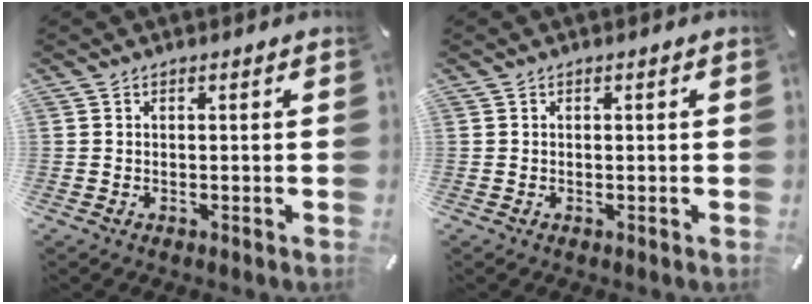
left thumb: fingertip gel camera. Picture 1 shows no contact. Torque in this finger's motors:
{"motor_torque": [-0.10, -0.16, 0.02, 0.11, 0.01]}